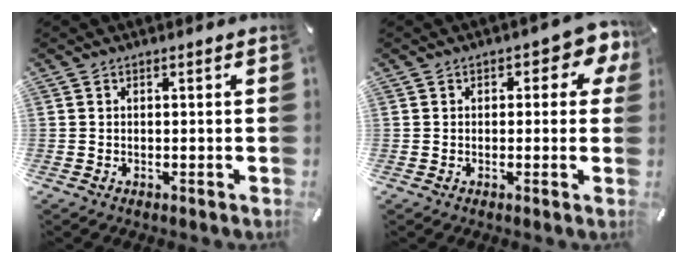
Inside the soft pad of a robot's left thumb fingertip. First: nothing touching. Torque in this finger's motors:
{"motor_torque": [0.39, 0.11, 0.34, 0.18, 0.14]}